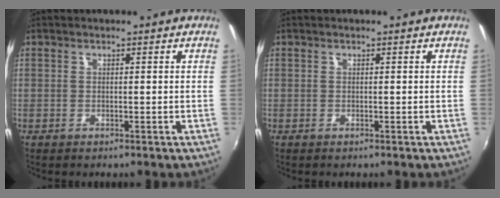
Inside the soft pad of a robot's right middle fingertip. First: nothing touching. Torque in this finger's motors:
{"motor_torque": [-0.02, -0.02, 0.00, 0.00]}